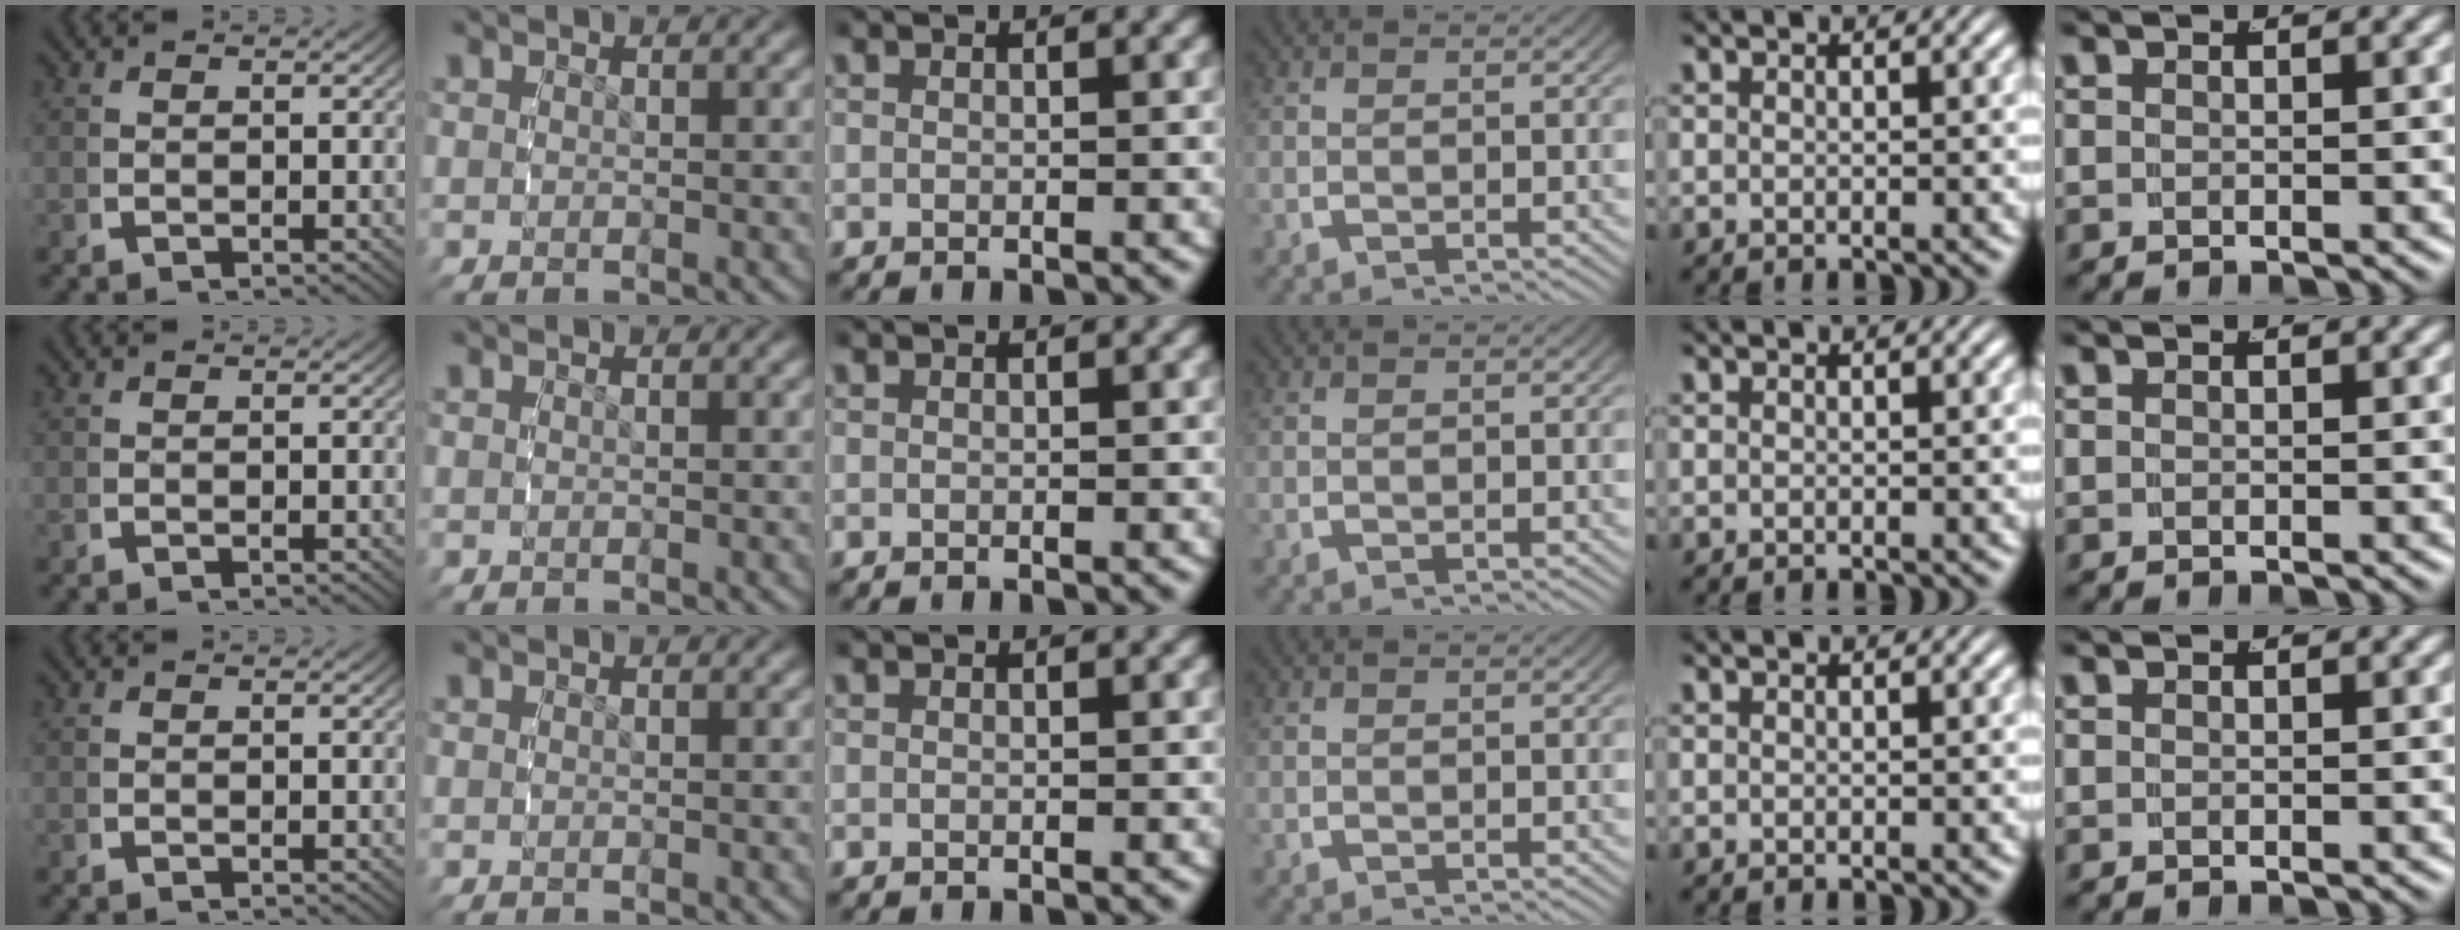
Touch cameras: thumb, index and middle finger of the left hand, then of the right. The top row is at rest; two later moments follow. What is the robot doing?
{"motion": "grasp_and_lifting", "object": "camera"}